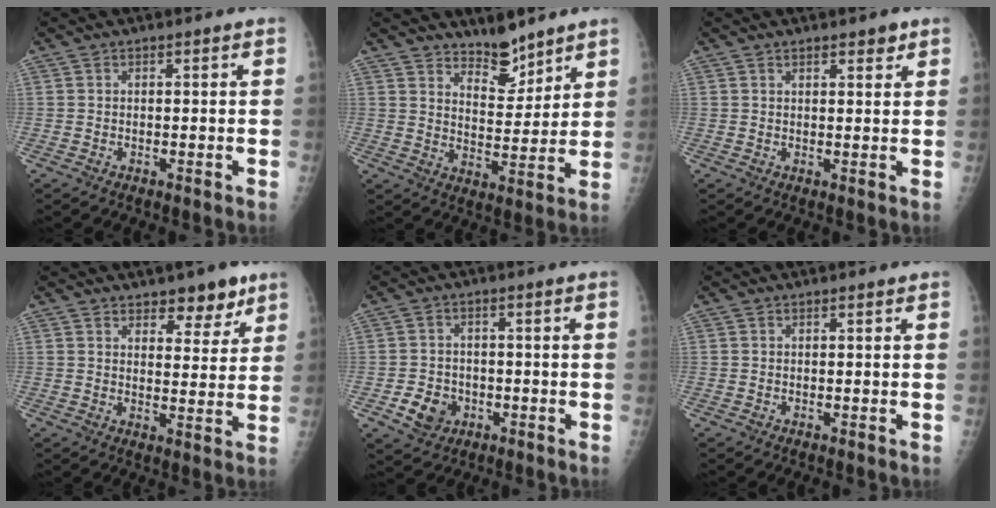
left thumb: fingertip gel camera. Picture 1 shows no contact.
{"total": 7.4, "force": [6.2, 2.8, 2.8], "torque": [-0.021, -0.055, 0.109]}
{"total": 2.3, "force": [1.7, 0.9, 1.3], "torque": [-0.008, -0.009, 0.022]}
{"total": 6.9, "force": [4.8, 3.4, 3.5], "torque": [-0.014, -0.028, 0.067]}
{"total": 5.8, "force": [-2.1, 4.9, 2.4], "torque": [-0.024, 0.010, -0.029]}
{"total": 0.0}